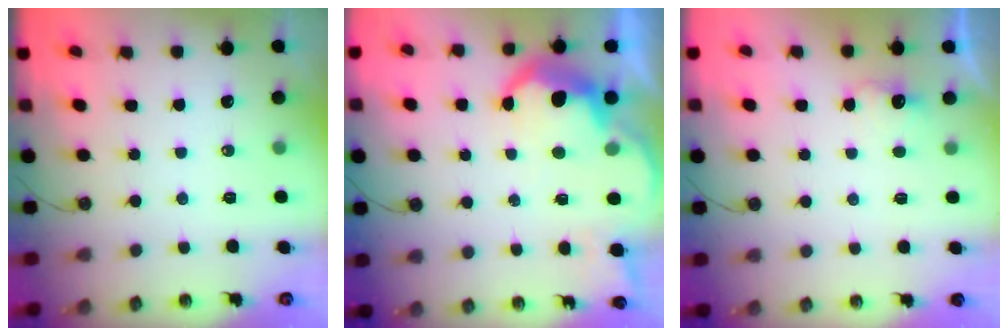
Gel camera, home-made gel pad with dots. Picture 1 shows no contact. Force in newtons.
{"total": 11.3, "press": 11.3, "slide": 0.9}
{"total": 2.6, "press": 2.6, "slide": 0.7}